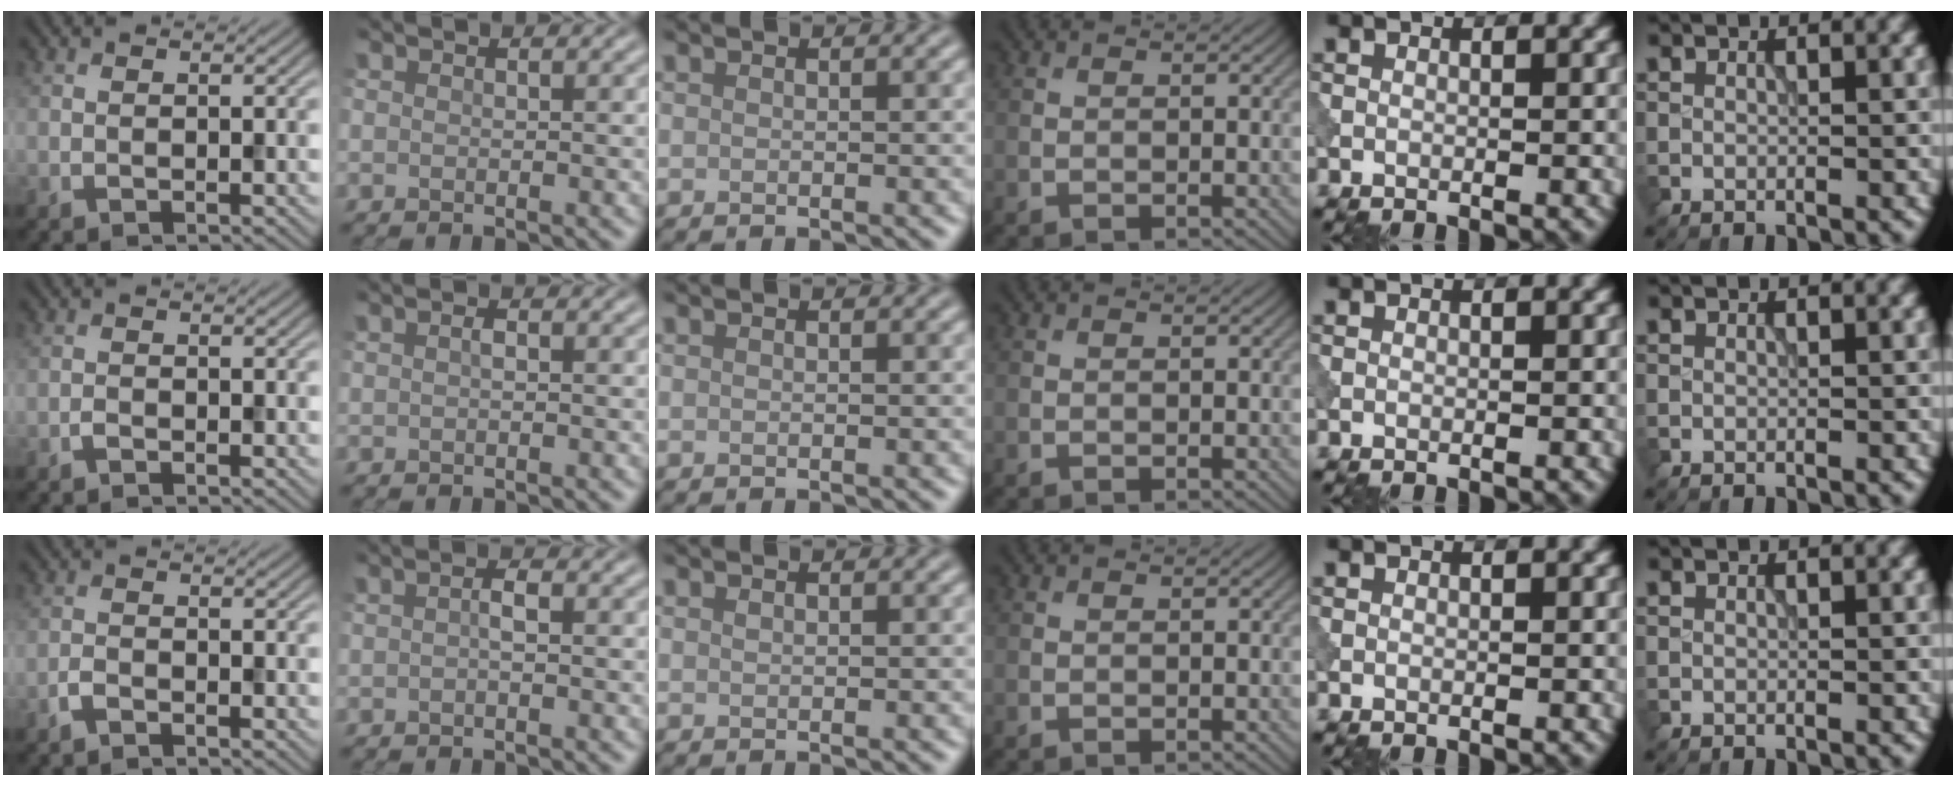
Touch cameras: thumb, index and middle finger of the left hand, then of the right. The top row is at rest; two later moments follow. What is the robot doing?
{"motion": "dispense", "object": "pipette"}